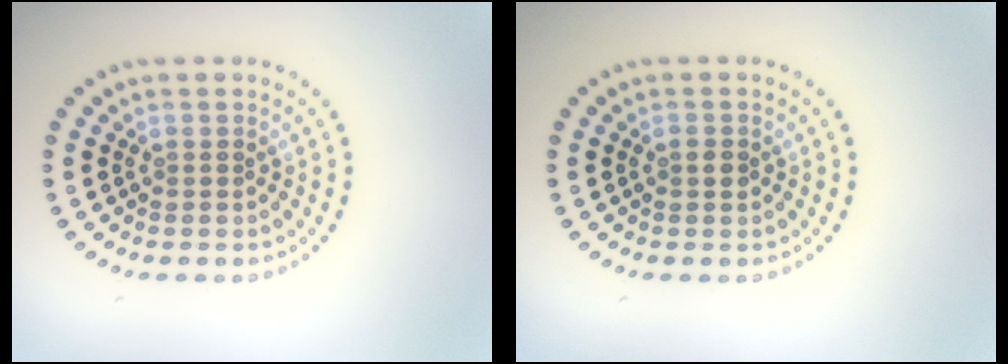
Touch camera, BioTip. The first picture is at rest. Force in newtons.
{"total": 1.1, "press": 1.1, "slide": 0.0}